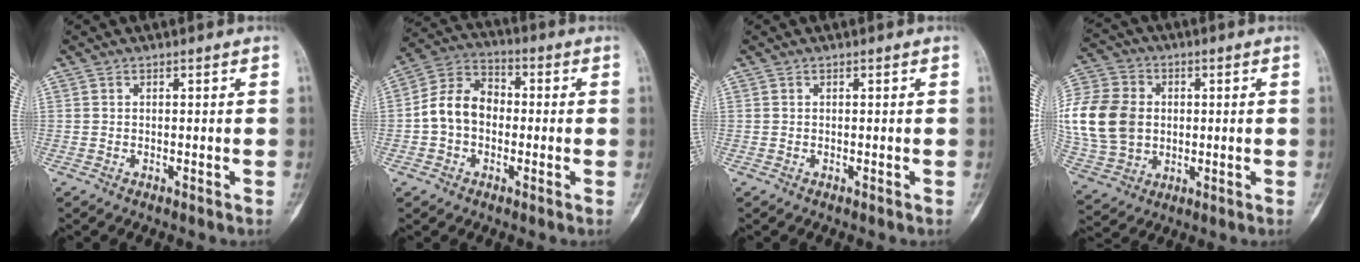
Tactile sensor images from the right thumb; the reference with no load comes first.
{"total": 10.0, "force": [-1.0, 7.7, 6.2], "torque": [-0.102, 0.037, -0.032]}
{"total": 0.0}
{"total": 19.4, "force": [0.8, 15.3, 12.0], "torque": [-0.260, 0.012, 0.023]}